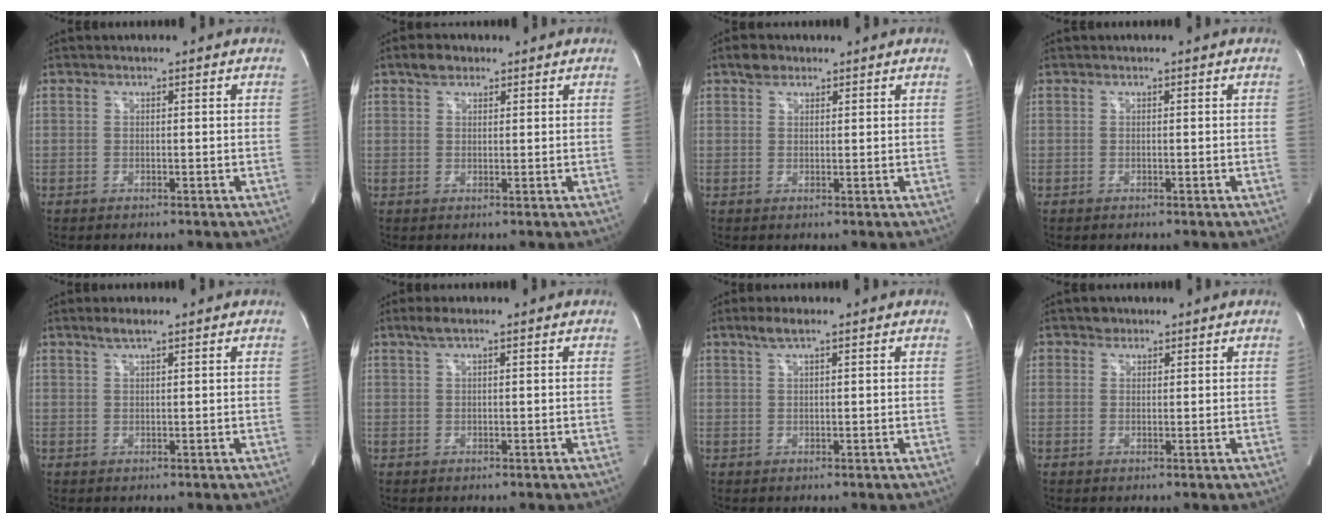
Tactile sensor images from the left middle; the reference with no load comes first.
{"total": 2.7, "force": [1.9, 1.6, 1.1], "torque": [-0.025, 0.012, 0.031]}
{"total": 2.3, "force": [1.6, 1.4, 0.7], "torque": [-0.018, 0.011, 0.027]}
{"total": 0.0}
{"total": 2.0, "force": [1.5, 0.2, 1.3], "torque": [-0.032, 0.004, 0.031]}
{"total": 2.1, "force": [1.4, 0.2, 1.5], "torque": [-0.041, 0.014, 0.028]}
{"total": 2.5, "force": [1.7, 0.2, 1.8], "torque": [-0.045, 0.009, 0.035]}
{"total": 1.5, "force": [1.0, 1.2, 0.0], "torque": [0.005, 0.002, 0.011]}